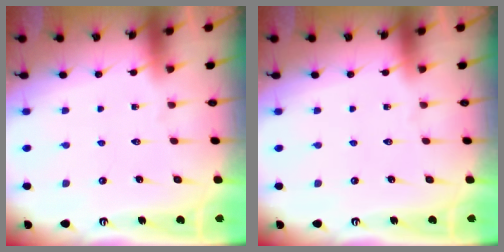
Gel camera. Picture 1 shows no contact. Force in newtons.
{"total": 0.0}